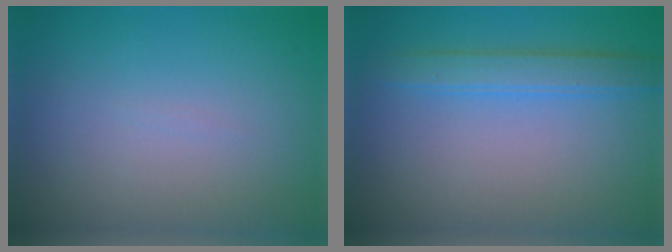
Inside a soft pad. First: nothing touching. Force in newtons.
{"total": 2.0, "press": 2.0, "slide": 0.1}